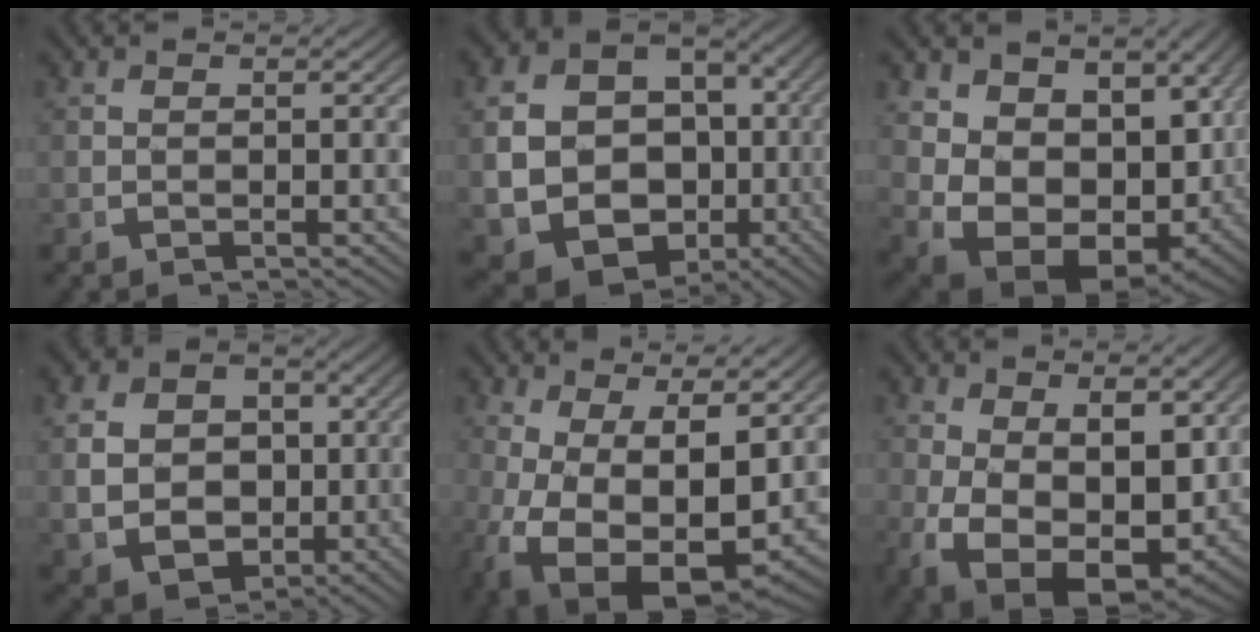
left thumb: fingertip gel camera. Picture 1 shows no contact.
{"total": 17.2, "force": [-3.5, 14.4, 8.9], "torque": [-0.223, -0.079, -0.036]}
{"total": 14.6, "force": [-1.9, 10.7, 9.8], "torque": [-0.218, -0.083, 0.001]}
{"total": 11.1, "force": [-1.1, 9.0, 6.3], "torque": [-0.138, -0.046, 0.002]}
{"total": 10.6, "force": [-1.5, 5.6, 8.9], "torque": [-0.182, -0.053, 0.010]}
{"total": 11.8, "force": [-3.0, 7.8, 8.2], "torque": [-0.180, -0.066, -0.021]}